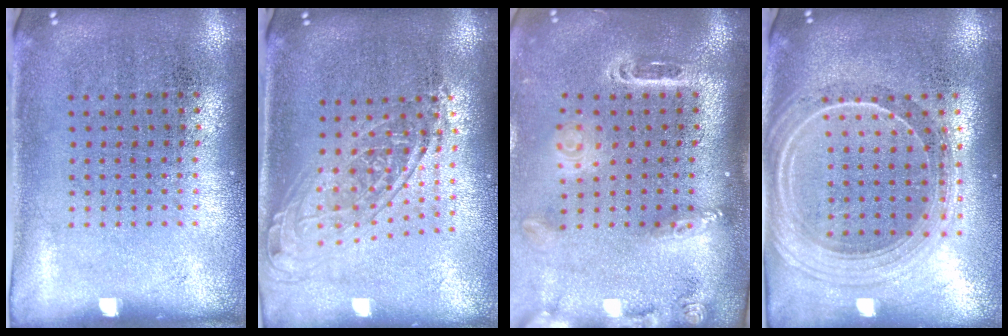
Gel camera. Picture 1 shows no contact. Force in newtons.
{"total": 1.8, "press": 1.4, "slide": 1.1}
{"total": 2.6, "press": 1.8, "slide": 1.8}
{"total": 2.3, "press": 2.0, "slide": 1.2}